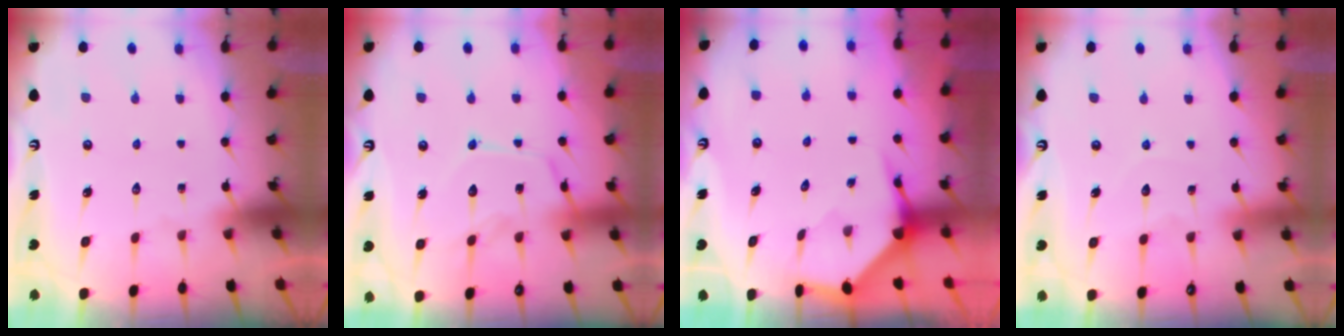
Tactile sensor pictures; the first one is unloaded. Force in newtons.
{"total": 12.9, "press": 12.9, "slide": 1.0}
{"total": 4.0, "press": 3.9, "slide": 0.4}
{"total": 4.8, "press": 4.8, "slide": 0.1}